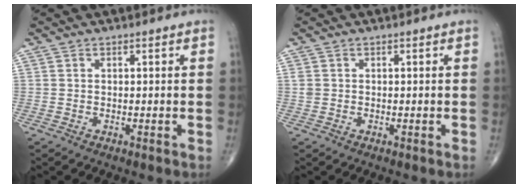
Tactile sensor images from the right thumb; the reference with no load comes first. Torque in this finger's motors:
{"motor_torque": [0.58, 0.31, 0.39, 0.08, -0.03]}